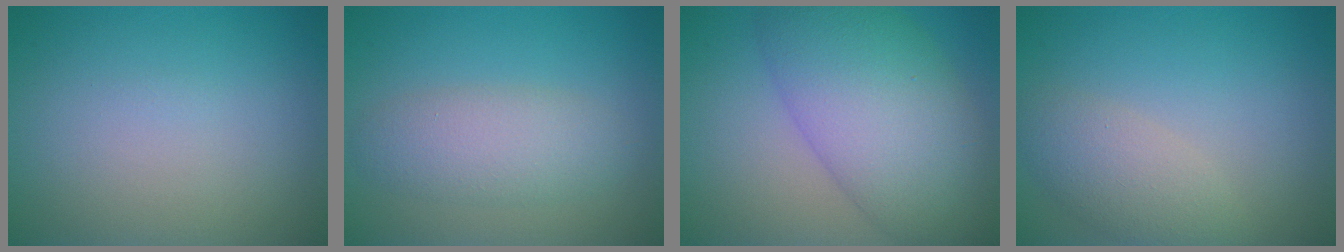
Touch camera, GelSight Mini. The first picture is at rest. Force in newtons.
{"total": 3.8, "press": 3.8, "slide": 0.1}
{"total": 9.8, "press": 9.7, "slide": 0.2}
{"total": 3.2, "press": 3.2, "slide": 0.2}